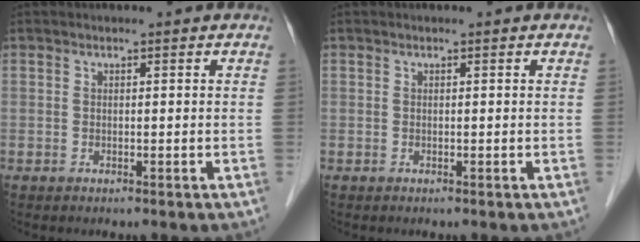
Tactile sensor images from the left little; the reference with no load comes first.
{"total": 0.0}